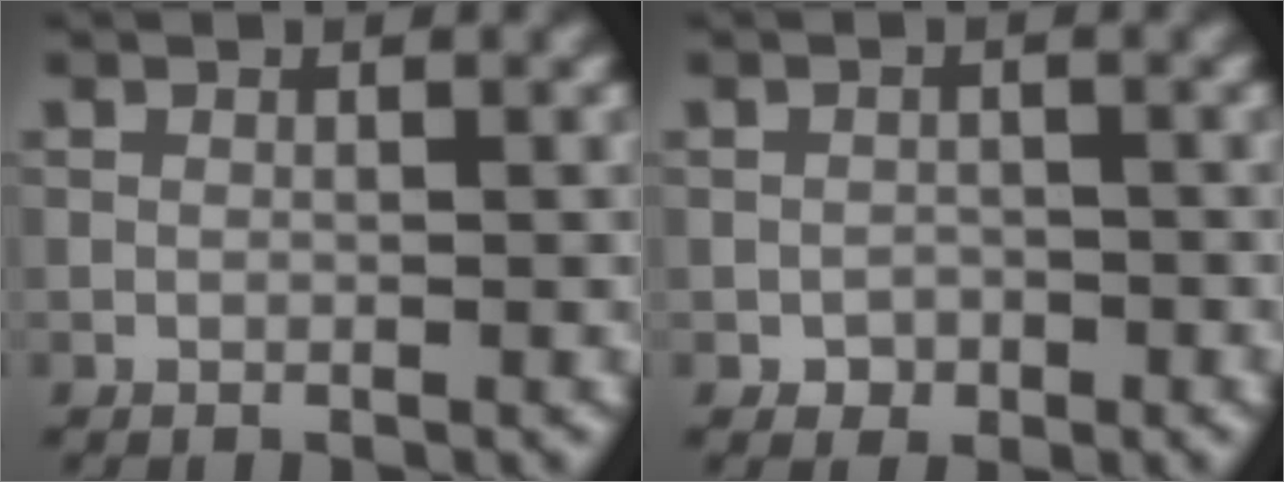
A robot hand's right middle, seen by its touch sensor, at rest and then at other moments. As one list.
[{"total": 1.3, "force": [-0.6, 1.1, 0.4], "torque": [-0.001, -0.002, -0.012]}]